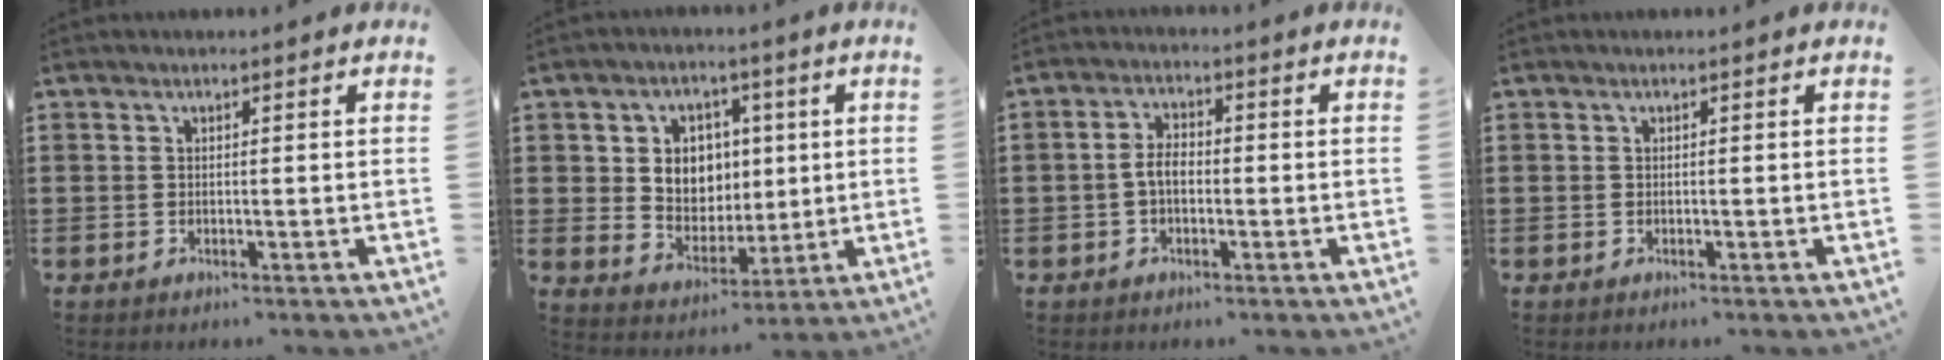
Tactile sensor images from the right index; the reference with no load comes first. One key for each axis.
{"total": 6.6, "fx": 1.6, "fy": 5.9, "fz": 2.4, "tx": -0.061, "ty": 0.012, "tz": 0.026}
{"total": 3.4, "fx": -0.7, "fy": 1.7, "fz": 2.8, "tx": -0.068, "ty": -0.001, "tz": -0.017}
{"total": 0.0}